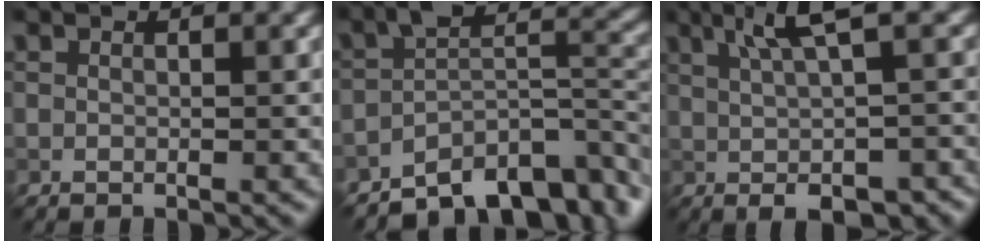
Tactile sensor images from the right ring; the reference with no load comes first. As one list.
[{"total": 9.3, "force": [-5.9, 4.0, 6.0], "torque": [-0.068, 0.002, -0.106]}, {"total": 6.6, "force": [1.3, 1.8, 6.2], "torque": [-0.082, 0.004, 0.021]}]